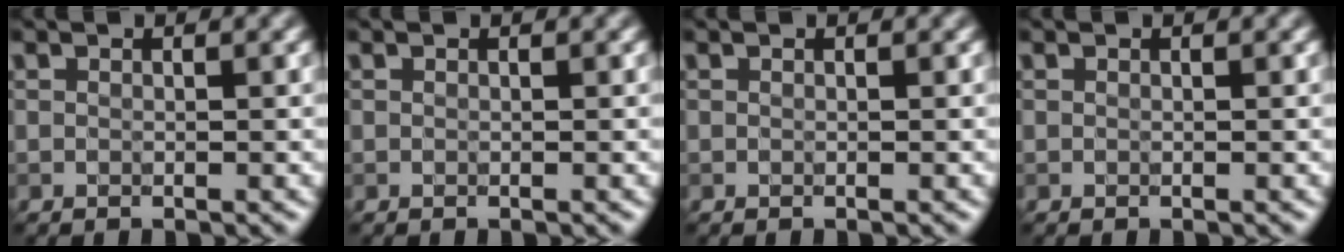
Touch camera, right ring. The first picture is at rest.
{"total": 0.0}
{"total": 0.0}
{"total": 0.0}